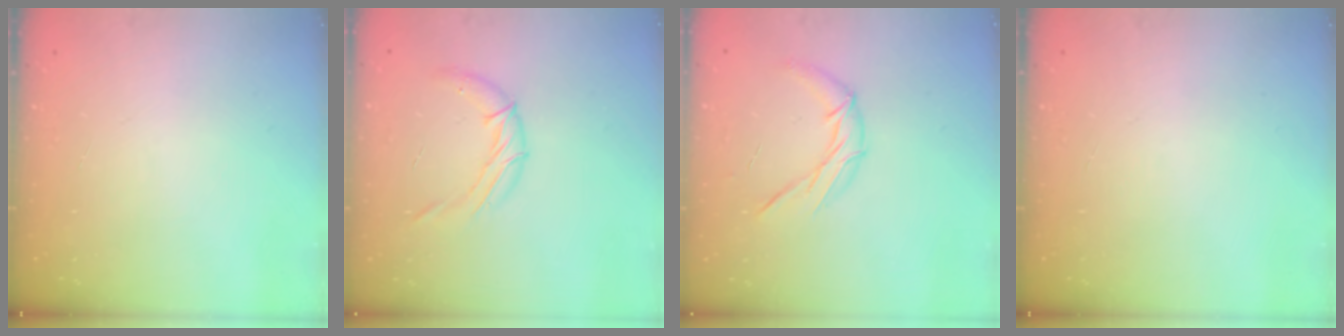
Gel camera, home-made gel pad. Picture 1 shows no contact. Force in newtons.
{"total": 9.5, "press": 9.5, "slide": 0.7}
{"total": 8.8, "press": 8.8, "slide": 0.4}
{"total": 0.0}